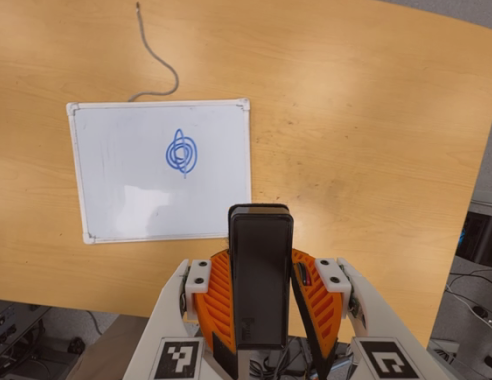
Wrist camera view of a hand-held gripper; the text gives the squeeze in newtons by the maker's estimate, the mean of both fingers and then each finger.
{"total": 5.7, "left": 4.4, "right": 6.9}